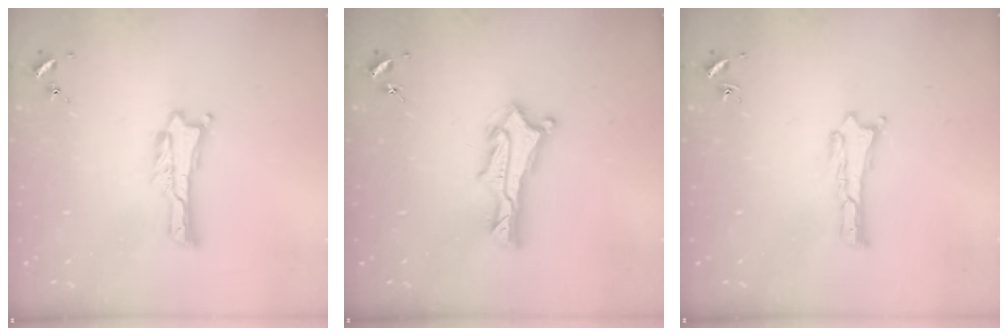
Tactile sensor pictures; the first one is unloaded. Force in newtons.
{"total": 3.0, "press": 3.0, "slide": 0.2}
{"total": 0.0}